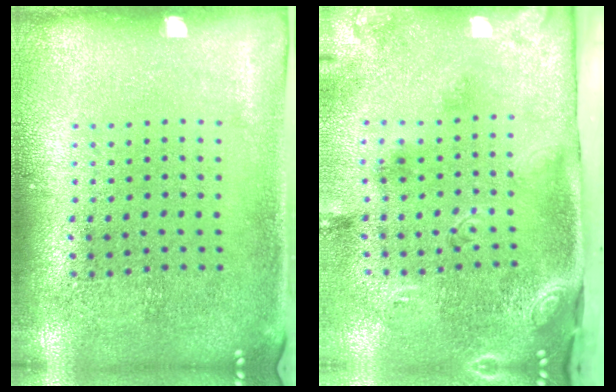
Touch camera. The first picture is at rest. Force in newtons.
{"total": 2.9, "press": 1.8, "slide": 2.2}